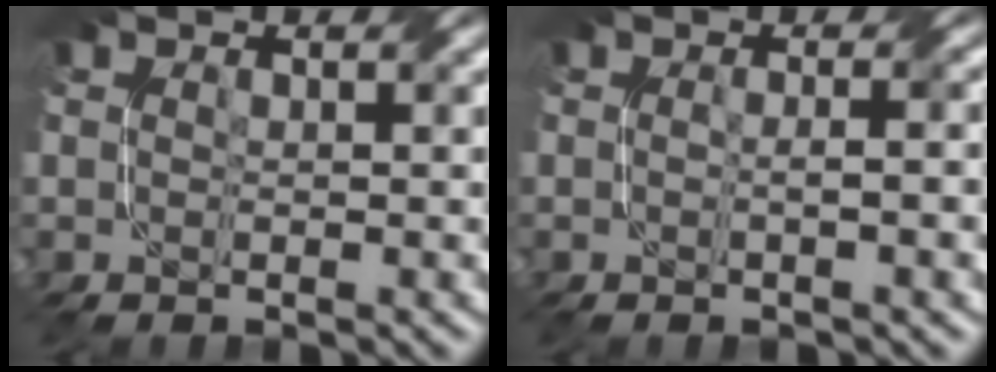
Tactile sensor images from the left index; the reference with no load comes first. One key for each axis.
{"total": 2.8, "fx": 0.0, "fy": 0.8, "fz": 2.7, "tx": -0.027, "ty": 0.006, "tz": -0.008}